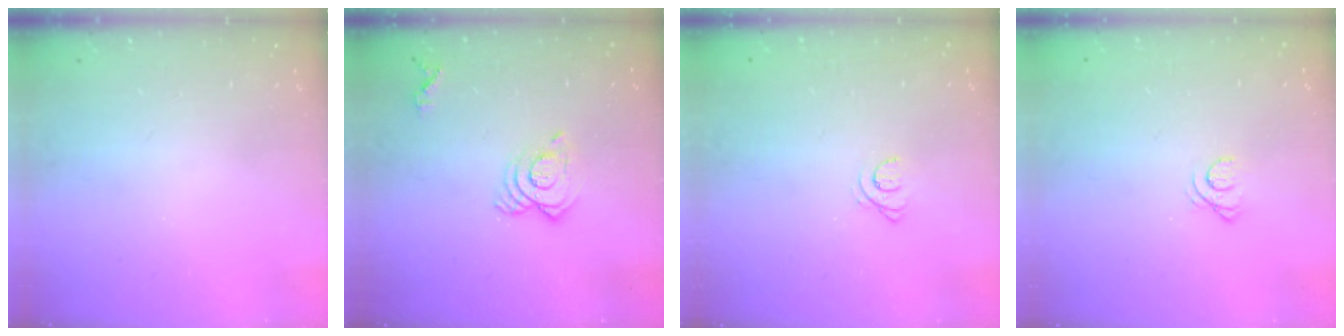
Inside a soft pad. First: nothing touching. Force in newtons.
{"total": 9.3, "press": 9.3, "slide": 0.8}
{"total": 3.8, "press": 3.8, "slide": 0.3}
{"total": 1.8, "press": 1.8, "slide": 0.2}